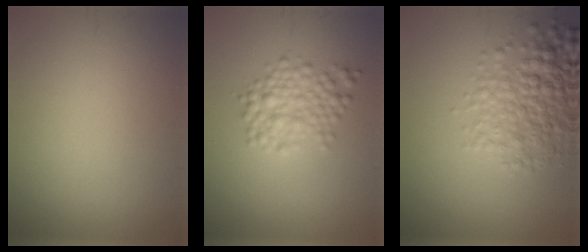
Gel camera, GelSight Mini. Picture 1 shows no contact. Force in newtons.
{"total": 3.4, "press": 3.4, "slide": 0.1}
{"total": 5.3, "press": 5.3, "slide": 0.1}